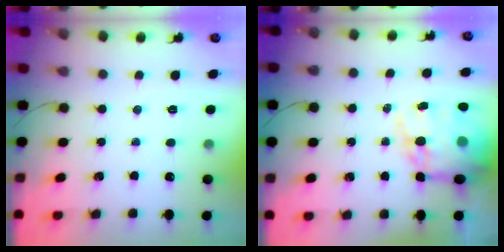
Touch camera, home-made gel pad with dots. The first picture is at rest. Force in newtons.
{"total": 18.4, "press": 17.9, "slide": 4.3}